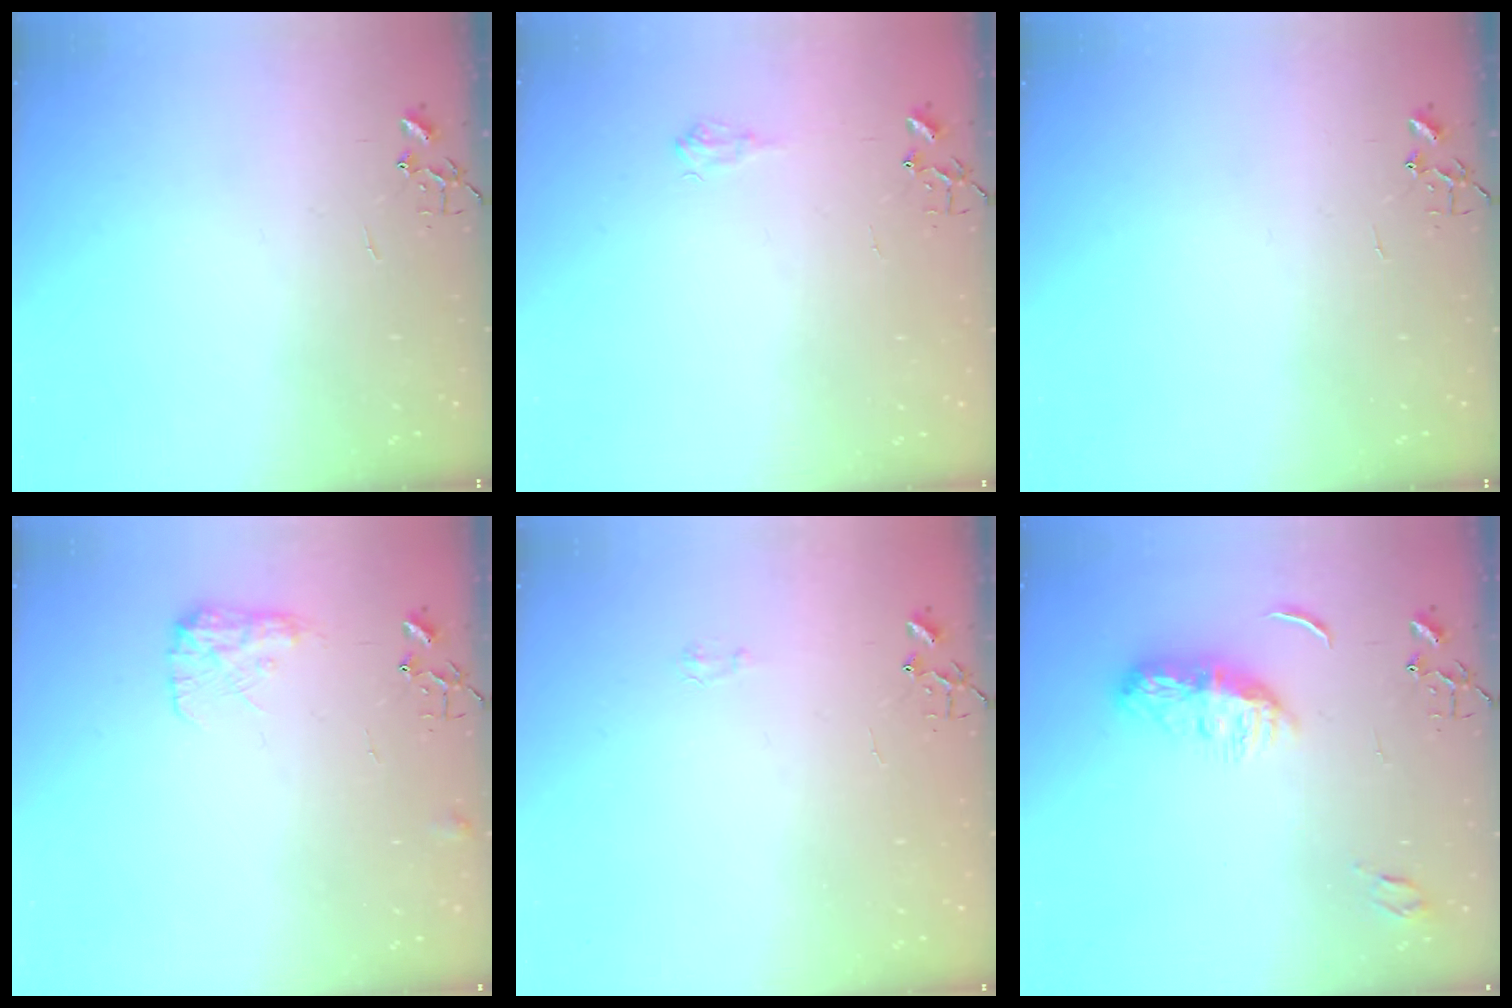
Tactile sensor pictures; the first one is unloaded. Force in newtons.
{"total": 6.2, "press": 6.1, "slide": 0.8}
{"total": 0.0}
{"total": 9.5, "press": 9.5, "slide": 0.3}
{"total": 4.1, "press": 4.0, "slide": 0.7}
{"total": 9.4, "press": 9.4, "slide": 0.4}